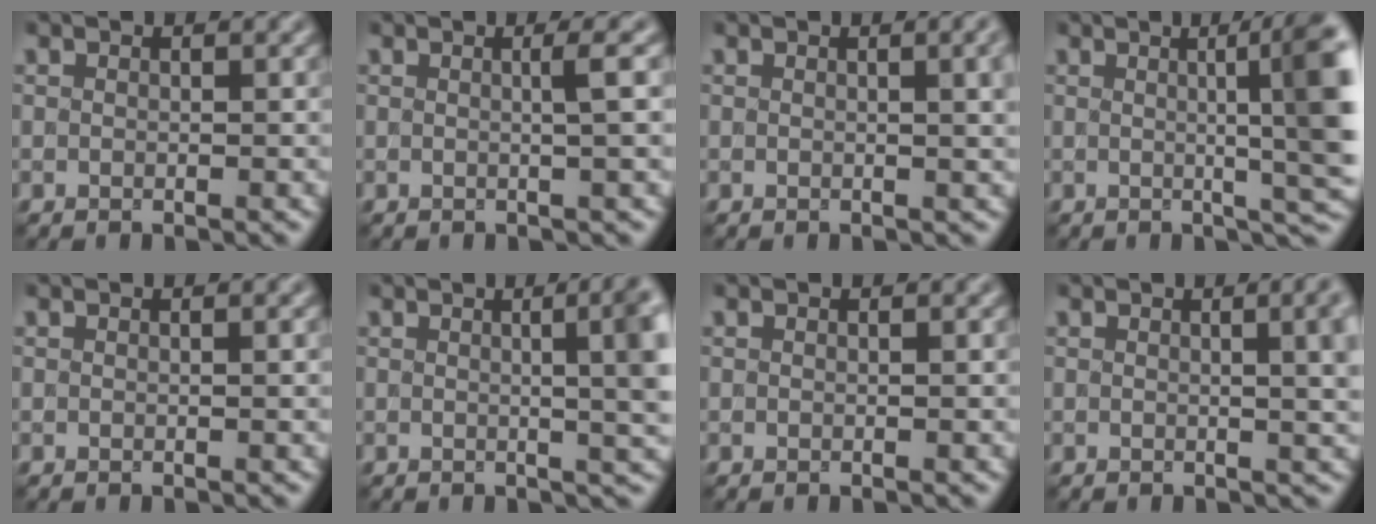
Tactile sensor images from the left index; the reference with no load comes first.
{"total": 2.4, "force": [0.2, 0.6, 2.3], "torque": [-0.032, 0.003, -0.005]}
{"total": 4.0, "force": [0.6, 1.6, 3.7], "torque": [-0.024, 0.012, 0.000]}
{"total": 9.7, "force": [1.0, 2.0, 9.4], "torque": [-0.097, 0.011, 0.013]}
{"total": 0.7, "force": [0.1, 0.2, 0.7], "torque": [-0.010, -0.001, -0.001]}
{"total": 9.0, "force": [1.0, 3.5, 8.3], "torque": [-0.047, 0.022, -0.001]}
{"total": 0.0}
{"total": 5.8, "force": [0.7, 2.4, 5.2], "torque": [-0.027, 0.015, 0.003]}